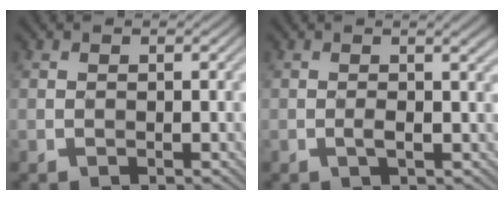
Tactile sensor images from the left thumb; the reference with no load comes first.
{"total": 3.0, "force": [0.2, 0.3, 3.0], "torque": [-0.049, 0.009, 0.002]}